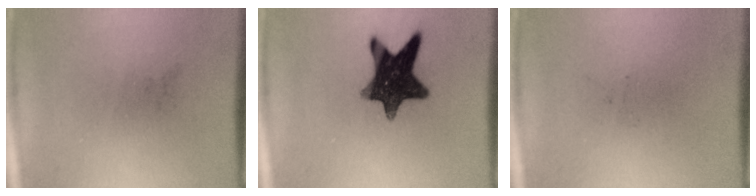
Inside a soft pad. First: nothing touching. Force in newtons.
{"total": 12.3}
{"total": 0.0}